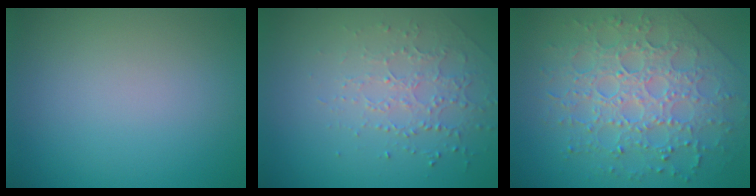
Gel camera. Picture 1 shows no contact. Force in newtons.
{"total": 1.7, "press": 1.5, "slide": 0.8}
{"total": 8.0, "press": 5.7, "slide": 5.6}